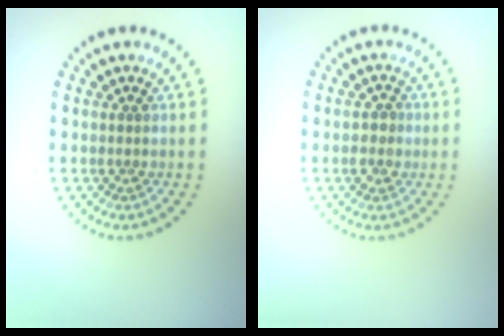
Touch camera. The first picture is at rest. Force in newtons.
{"total": 1.6, "press": 1.6, "slide": 0.2}